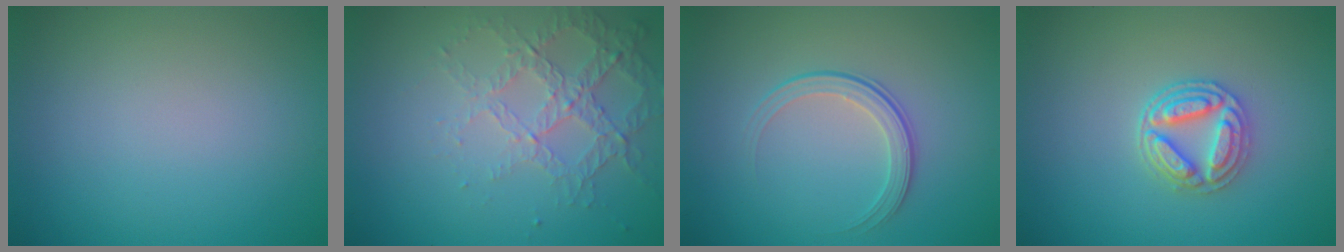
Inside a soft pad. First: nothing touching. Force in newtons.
{"total": 4.3, "press": 2.9, "slide": 3.1}
{"total": 2.1, "press": 1.5, "slide": 1.5}
{"total": 3.7, "press": 3.3, "slide": 1.7}